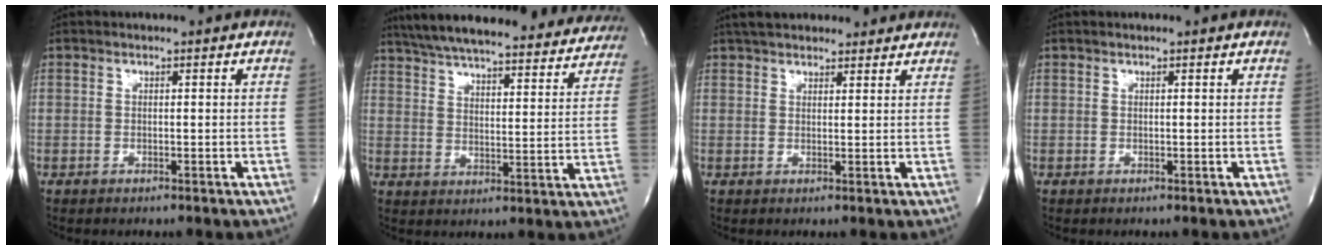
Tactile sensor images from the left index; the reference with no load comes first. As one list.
[{"total": 32.3, "force": [29.0, 6.1, 13.0], "torque": [-0.219, -0.033, 0.365]}, {"total": 11.8, "force": [10.3, 3.6, 4.3], "torque": [-0.053, 0.040, 0.142]}, {"total": 0.6, "force": [0.5, 0.0, 0.3], "torque": [-0.006, 0.004, 0.007]}]